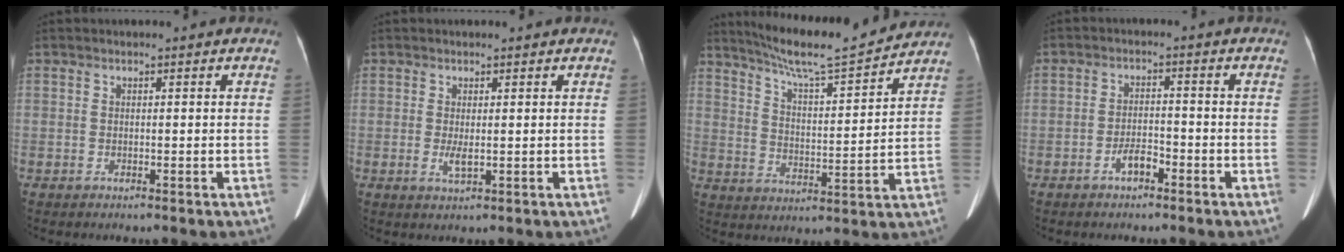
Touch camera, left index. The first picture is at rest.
{"total": 2.8, "force": [0.4, 0.7, 2.7], "torque": [-0.052, -0.004, 0.013]}
{"total": 14.8, "force": [13.6, -0.3, 5.7], "torque": [-0.105, 0.000, 0.210]}
{"total": 2.8, "force": [-1.8, 1.0, 1.9], "torque": [-0.034, 0.003, -0.034]}